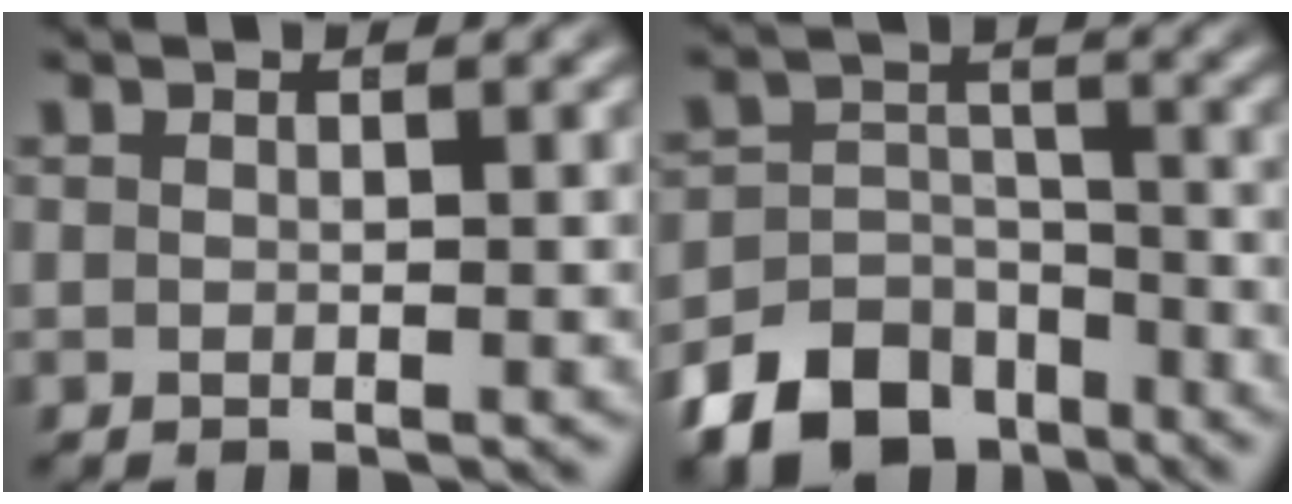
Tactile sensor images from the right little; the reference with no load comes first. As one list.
[{"total": 9.6, "force": [-6.6, 6.0, 3.5], "torque": [-0.053, -0.029, -0.103]}]